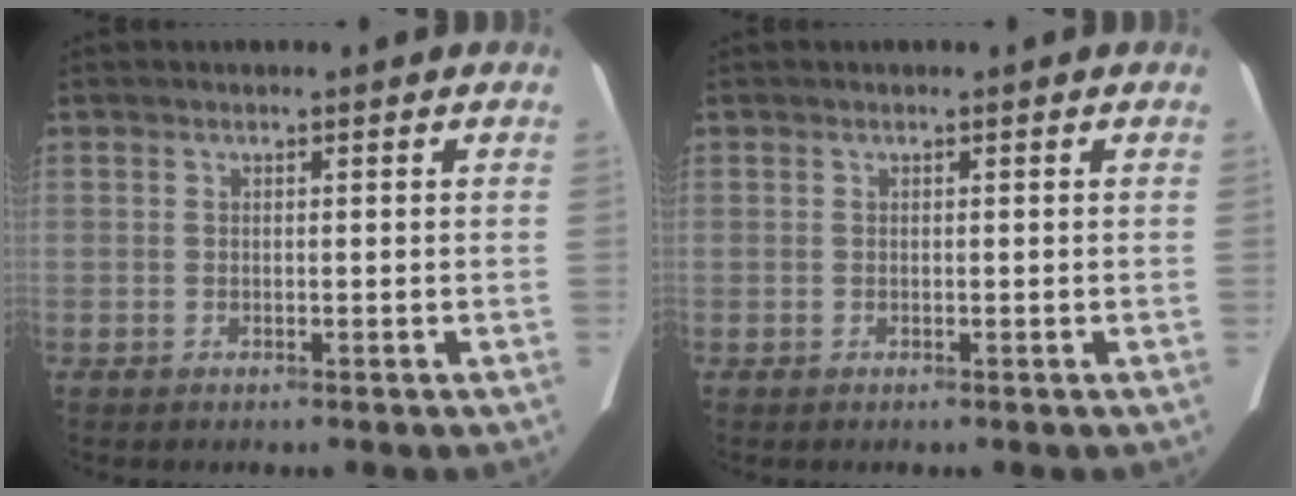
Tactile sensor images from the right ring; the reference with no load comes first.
{"total": 0.0}